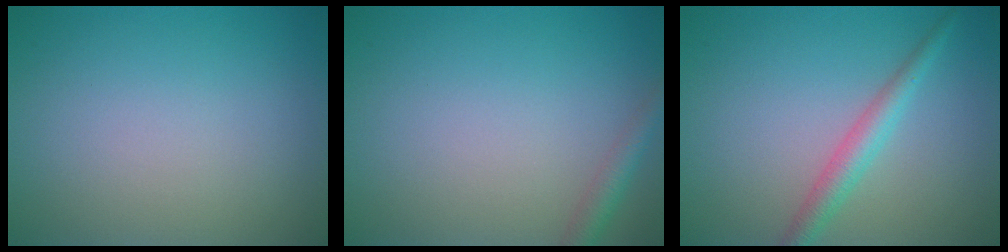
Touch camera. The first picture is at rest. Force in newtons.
{"total": 1.8, "press": 1.8, "slide": 0.1}
{"total": 2.6, "press": 2.5, "slide": 0.1}